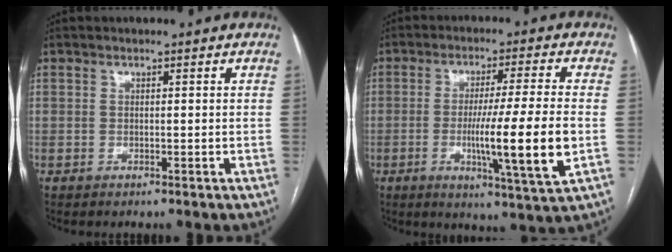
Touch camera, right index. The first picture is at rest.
{"total": 13.3, "force": [-2.5, -1.1, 13.1], "torque": [-0.220, -0.027, -0.046]}